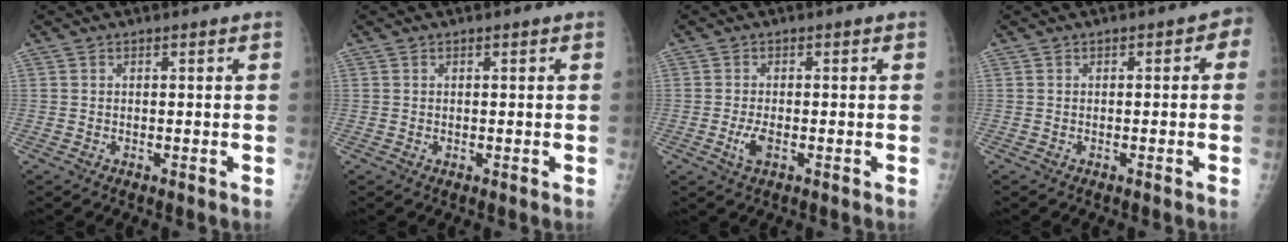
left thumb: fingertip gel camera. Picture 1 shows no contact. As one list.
[{"total": 0.0}, {"total": 2.8, "force": [-1.0, 1.3, 2.3], "torque": [-0.052, -0.003, -0.018]}, {"total": 2.3, "force": [-0.4, 1.6, 1.6], "torque": [0.001, 0.015, -0.014]}]